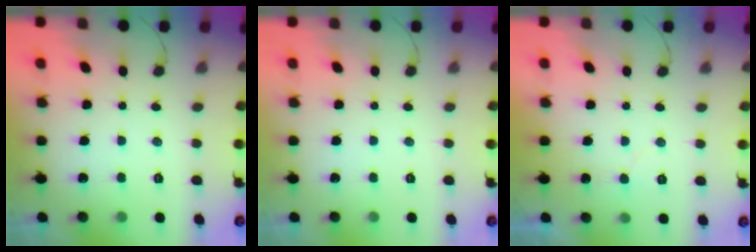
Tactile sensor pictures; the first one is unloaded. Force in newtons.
{"total": 0.0}
{"total": 3.8, "press": 3.8, "slide": 0.4}